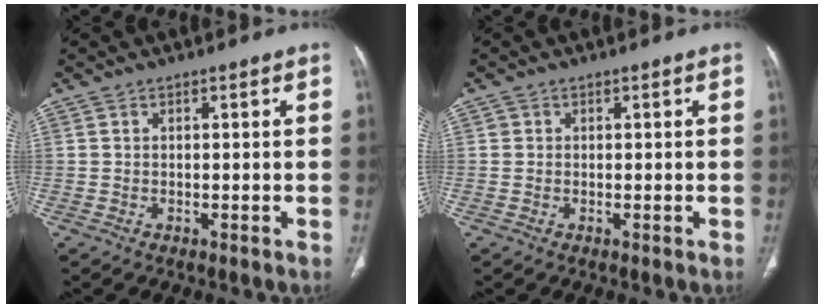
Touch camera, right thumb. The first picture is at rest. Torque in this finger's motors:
{"motor_torque": [0.08, 0.05, 0.23, 0.22, 0.04]}